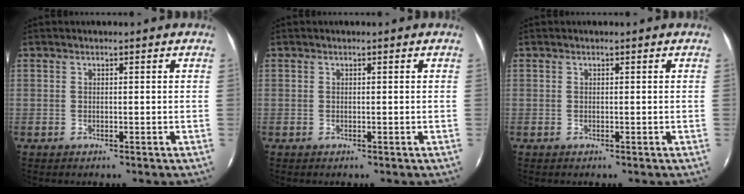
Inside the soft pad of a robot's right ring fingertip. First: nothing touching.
{"total": 0.0}
{"total": 0.0}